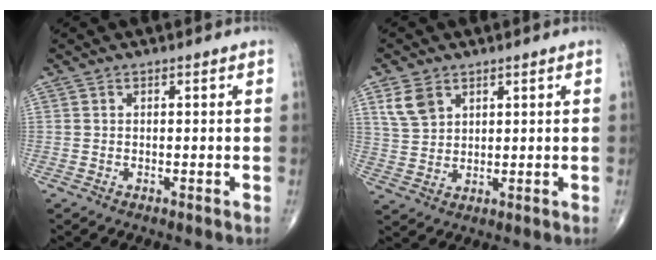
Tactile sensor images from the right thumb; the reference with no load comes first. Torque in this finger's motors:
{"motor_torque": [-0.69, 0.76, 0.31, 0.21, 0.03]}